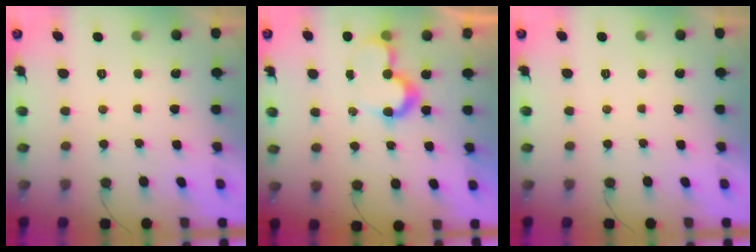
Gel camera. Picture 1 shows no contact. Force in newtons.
{"total": 8.3, "press": 8.3, "slide": 0.1}
{"total": 1.8, "press": 1.8, "slide": 0.1}